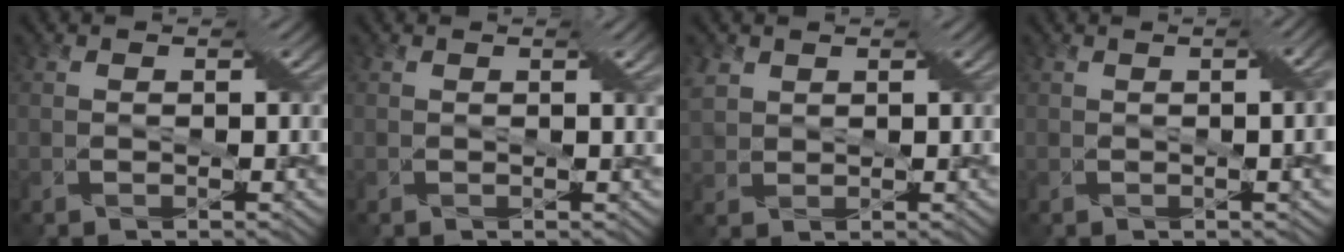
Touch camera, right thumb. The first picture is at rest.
{"total": 1.0, "force": [0.4, -0.5, 0.8], "torque": [-0.014, 0.006, 0.009]}
{"total": 3.7, "force": [1.4, 2.8, 1.9], "torque": [-0.061, 0.004, 0.027]}
{"total": 4.8, "force": [0.2, 0.7, 4.7], "torque": [-0.068, 0.011, 0.001]}